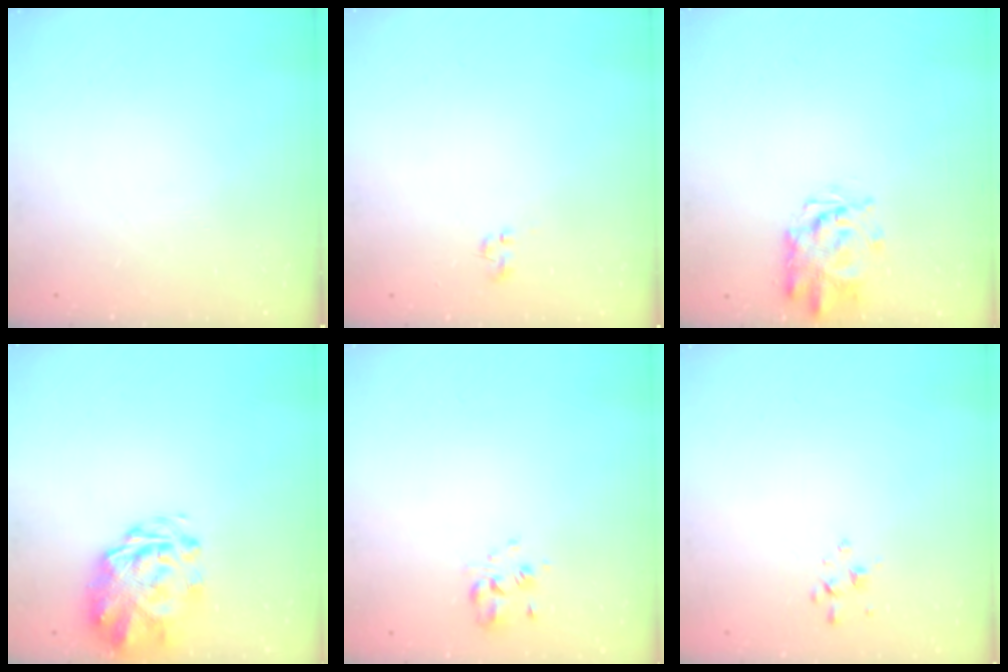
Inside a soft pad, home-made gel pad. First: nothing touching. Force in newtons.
{"total": 0.0}
{"total": 3.8, "press": 3.5, "slide": 1.4}
{"total": 3.2, "press": 2.8, "slide": 1.5}
{"total": 2.3, "press": 2.1, "slide": 1.0}
{"total": 1.8, "press": 1.7, "slide": 0.4}